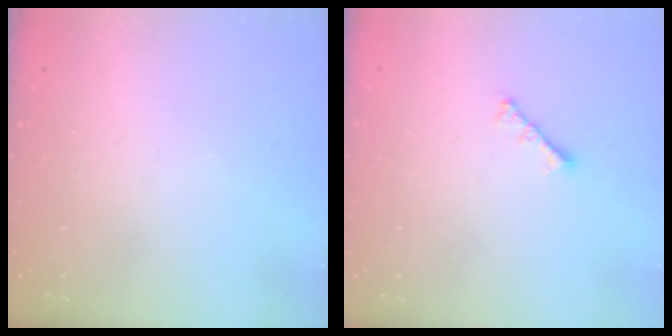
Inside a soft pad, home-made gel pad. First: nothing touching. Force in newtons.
{"total": 2.4, "press": 2.3, "slide": 0.6}